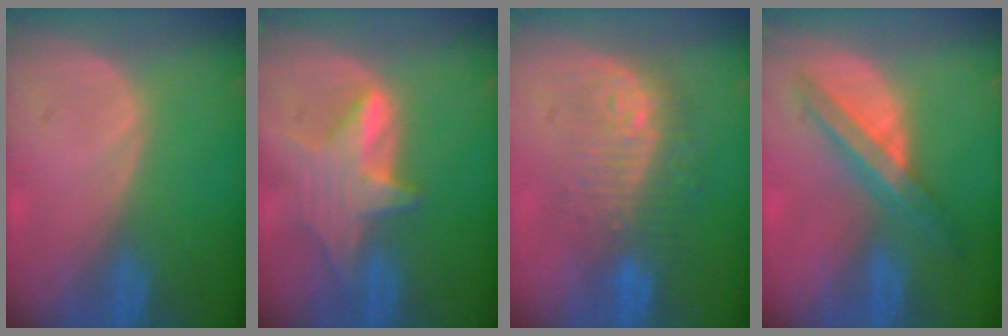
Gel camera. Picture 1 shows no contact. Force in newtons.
{"total": 6.3, "press": 6.2, "slide": 0.8}
{"total": 9.0, "press": 8.7, "slide": 2.4}
{"total": 7.2, "press": 6.1, "slide": 3.8}